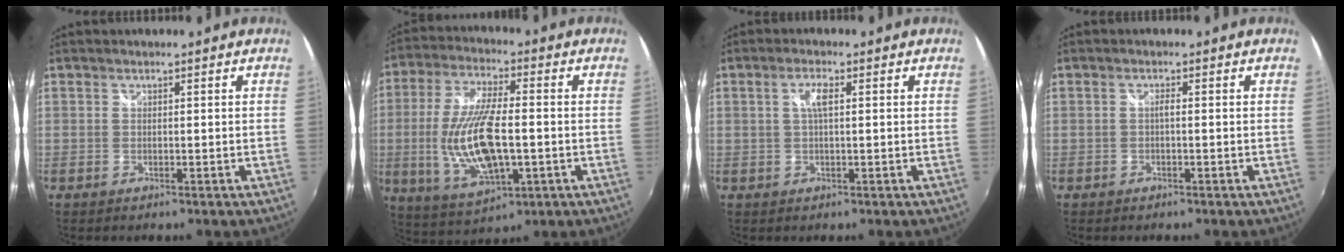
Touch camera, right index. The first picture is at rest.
{"total": 16.2, "force": [-2.3, 6.3, 14.8], "torque": [-0.300, -0.013, -0.030]}
{"total": 2.9, "force": [0.6, 0.6, 2.8], "torque": [-0.054, 0.004, 0.010]}
{"total": 0.9, "force": [-0.2, 0.1, 0.9], "torque": [-0.016, 0.004, -0.006]}